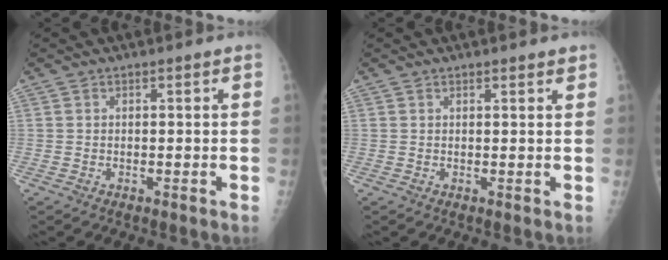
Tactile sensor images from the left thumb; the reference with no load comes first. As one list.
[{"total": 1.5, "force": [1.3, 0.3, 0.7], "torque": [-0.003, -0.002, 0.016]}]